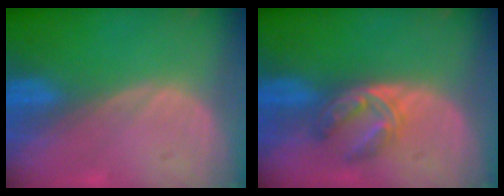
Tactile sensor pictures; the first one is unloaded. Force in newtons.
{"total": 6.0, "press": 4.9, "slide": 3.4}